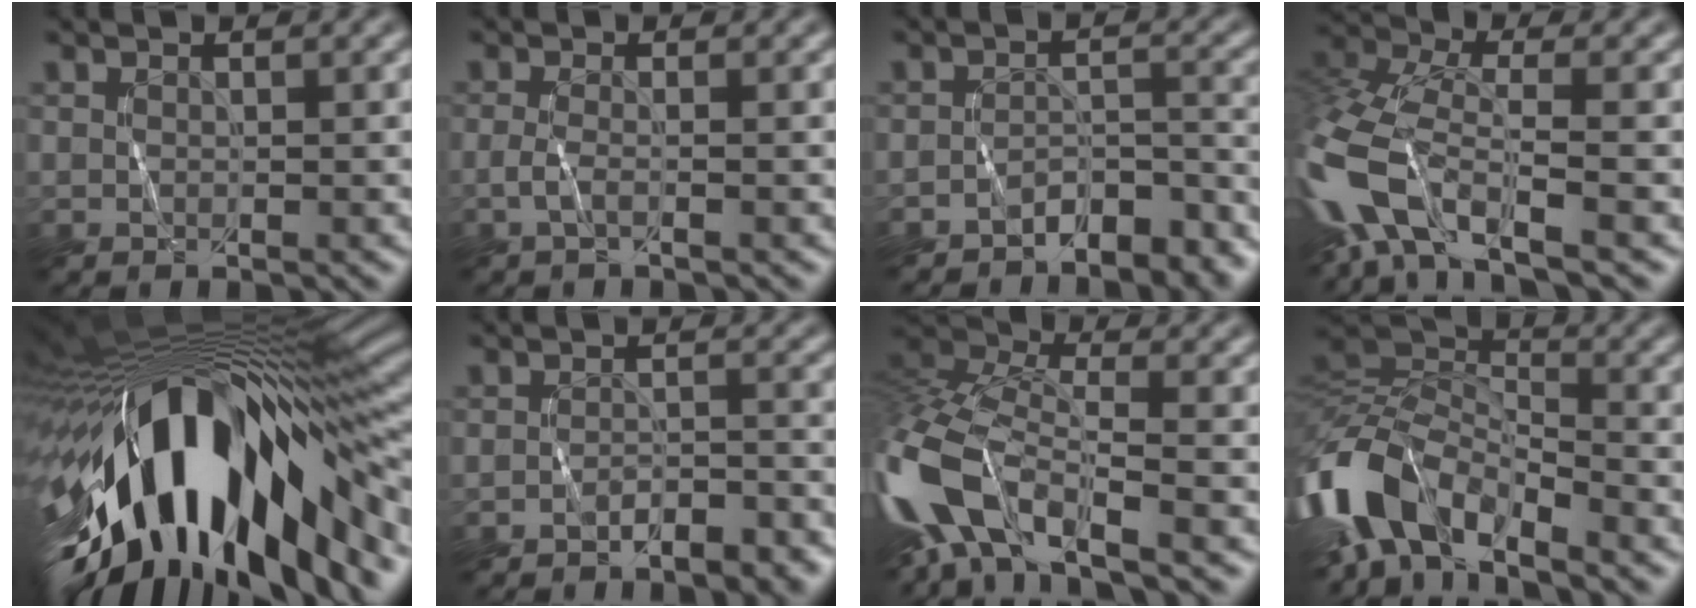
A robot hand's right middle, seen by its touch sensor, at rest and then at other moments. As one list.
[{"total": 1.1, "force": [-0.7, 0.2, 0.8], "torque": [-0.017, -0.003, -0.014]}, {"total": 4.1, "force": [-3.7, 1.3, 1.1], "torque": [-0.010, 0.005, -0.059]}, {"total": 9.1, "force": [-4.4, 3.9, 6.9], "torque": [-0.156, 0.001, -0.103]}, {"total": 17.7, "force": [-6.0, 7.5, 14.9], "torque": [-0.246, -0.002, -0.101]}, {"total": 2.7, "force": [-2.3, 0.6, 1.2], "torque": [-0.014, 0.006, -0.037]}, {"total": 10.2, "force": [-4.7, 4.7, 7.7], "torque": [-0.169, 0.002, -0.104]}, {"total": 8.9, "force": [-5.6, 4.2, 5.4], "torque": [-0.111, 0.003, -0.124]}]